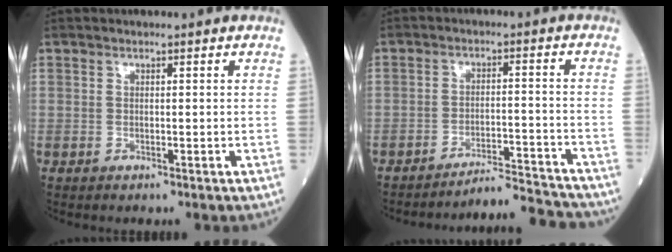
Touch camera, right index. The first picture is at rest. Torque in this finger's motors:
{"motor_torque": [0.36, -0.73, 0.04, 0.00]}